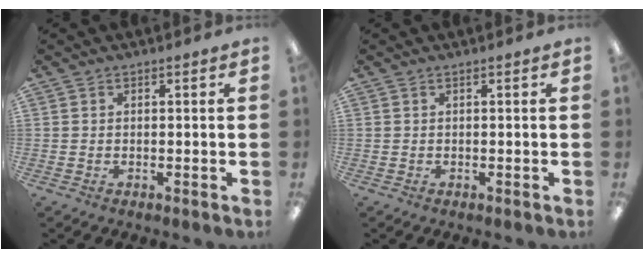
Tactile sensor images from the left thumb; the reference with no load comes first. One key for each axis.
{"total": 0.0}